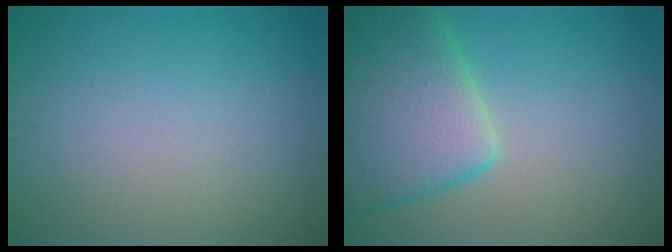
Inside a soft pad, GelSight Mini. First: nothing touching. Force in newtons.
{"total": 8.2, "press": 8.2, "slide": 0.5}